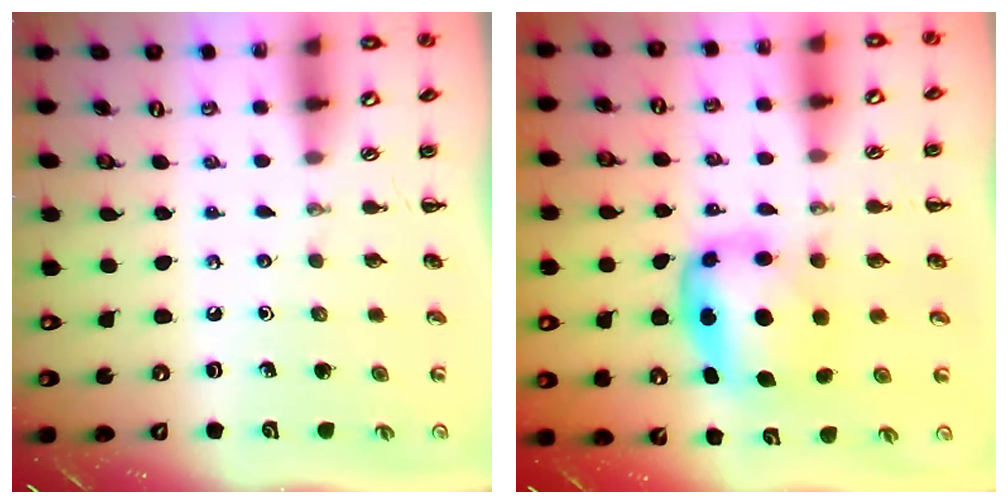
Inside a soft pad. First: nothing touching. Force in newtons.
{"total": 6.2, "press": 6.0, "slide": 1.5}